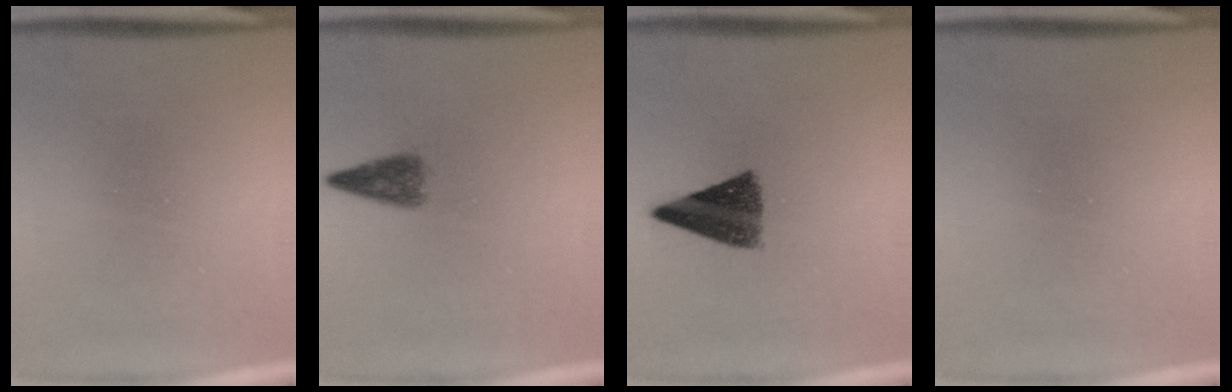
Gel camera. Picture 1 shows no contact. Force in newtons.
{"total": 4.0}
{"total": 8.7}
{"total": 0.0}